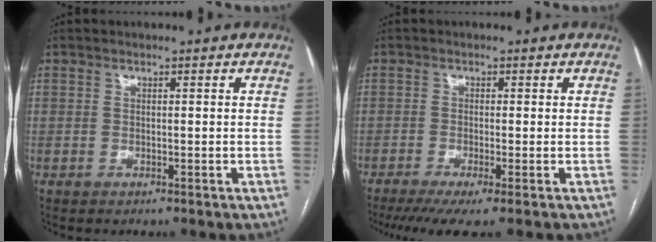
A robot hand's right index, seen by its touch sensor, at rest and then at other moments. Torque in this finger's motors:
{"motor_torque": [0.75, -0.77, 0.41, 0.08]}